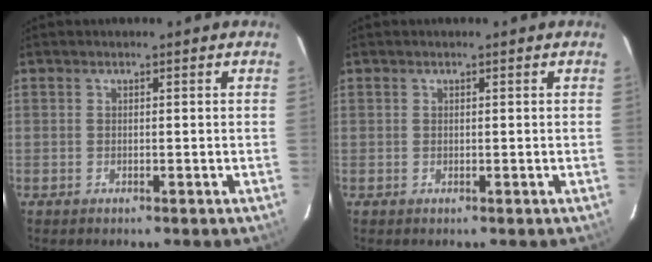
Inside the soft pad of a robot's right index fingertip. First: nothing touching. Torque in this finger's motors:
{"motor_torque": [0.12, 0.12, -0.02, 0.00]}